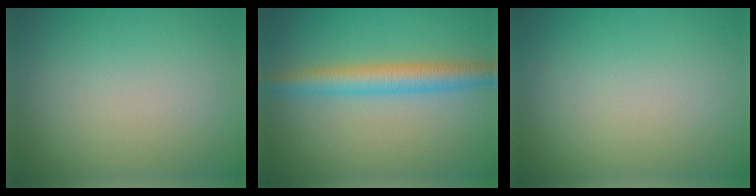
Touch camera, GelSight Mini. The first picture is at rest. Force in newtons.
{"total": 3.9, "press": 3.9, "slide": 0.0}
{"total": 0.0}